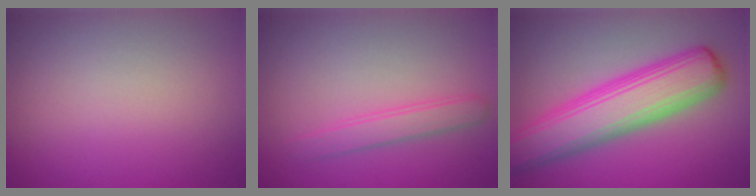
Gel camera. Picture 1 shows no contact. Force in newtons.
{"total": 2.0, "press": 2.0, "slide": 0.0}
{"total": 8.2, "press": 8.2, "slide": 0.3}